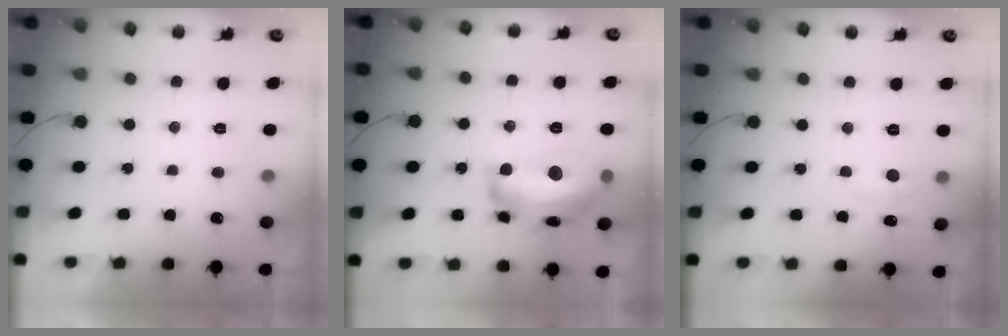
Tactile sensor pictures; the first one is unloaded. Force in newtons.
{"total": 17.2, "press": 17.2, "slide": 1.1}
{"total": 3.3, "press": 3.3, "slide": 0.4}